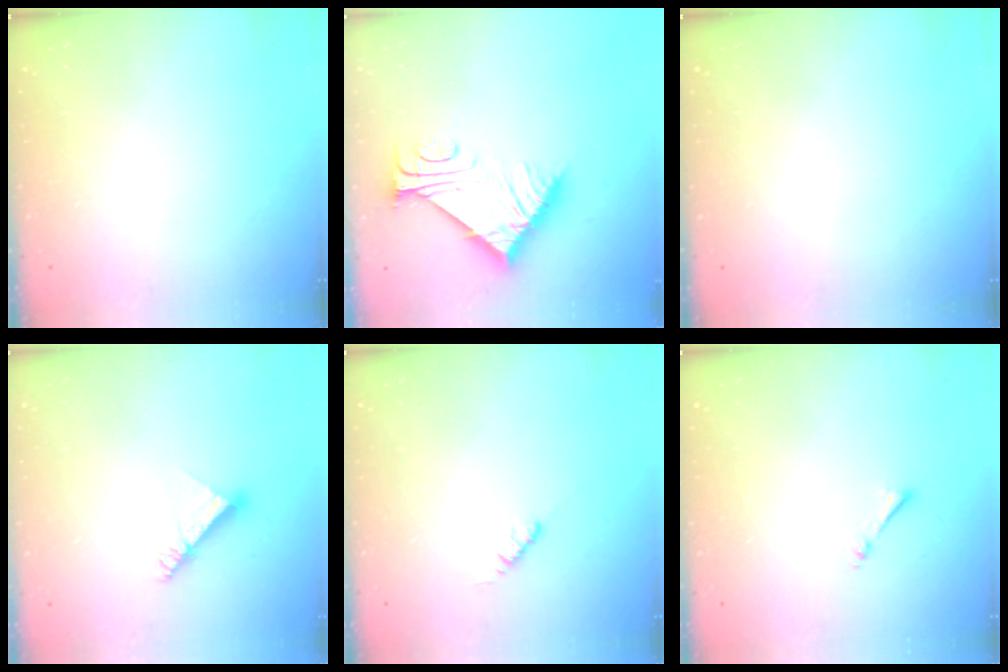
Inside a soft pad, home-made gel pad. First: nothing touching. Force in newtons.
{"total": 9.4, "press": 9.4, "slide": 0.2}
{"total": 0.0}
{"total": 7.9, "press": 7.9, "slide": 0.8}
{"total": 2.8, "press": 2.8, "slide": 0.4}
{"total": 0.6, "press": 0.6, "slide": 0.2}